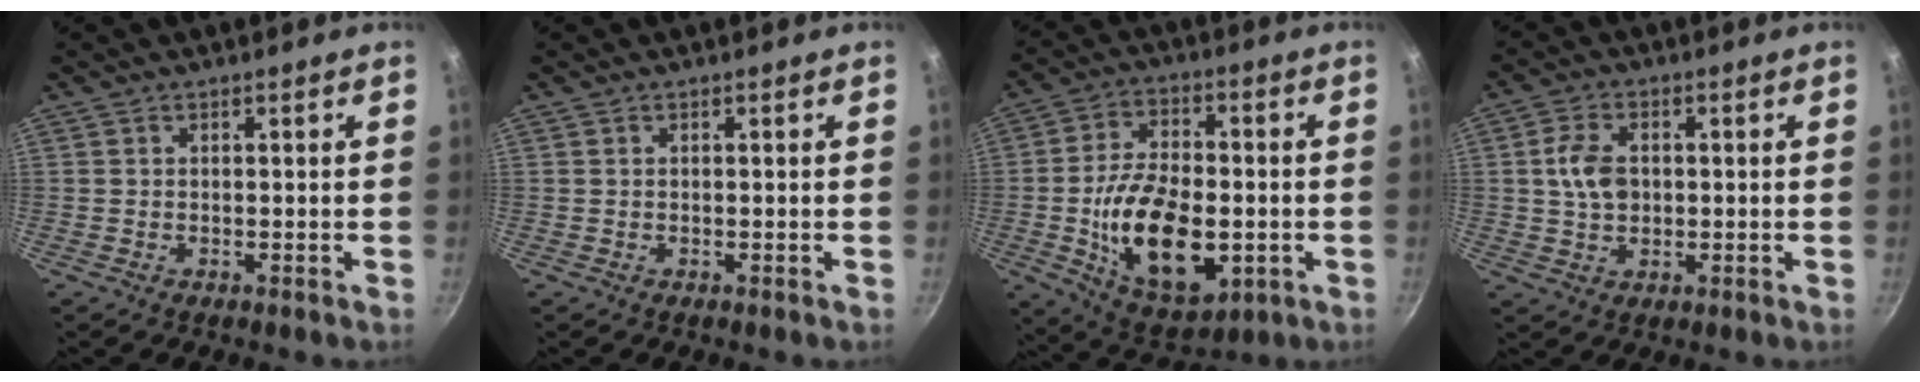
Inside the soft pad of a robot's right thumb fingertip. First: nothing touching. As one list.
[{"total": 0.0}, {"total": 19.5, "force": [-3.5, 11.0, 15.8], "torque": [-0.259, 0.008, -0.047]}, {"total": 6.5, "force": [0.6, 4.6, 4.6], "torque": [-0.078, 0.008, 0.010]}]